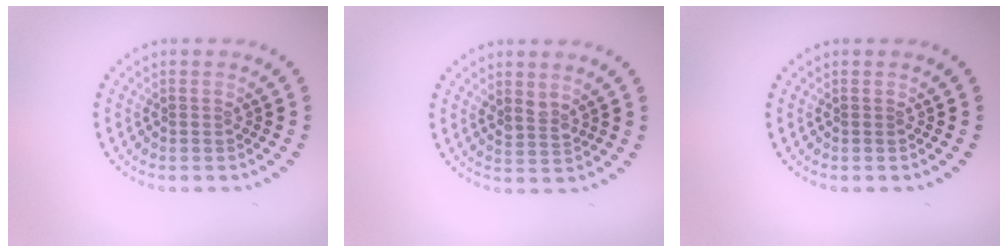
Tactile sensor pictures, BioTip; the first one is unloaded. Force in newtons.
{"total": 1.5, "press": 1.2, "slide": 0.9}
{"total": 0.0}